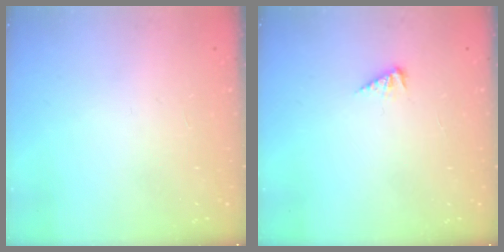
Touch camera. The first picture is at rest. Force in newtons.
{"total": 2.7, "press": 2.7, "slide": 0.5}